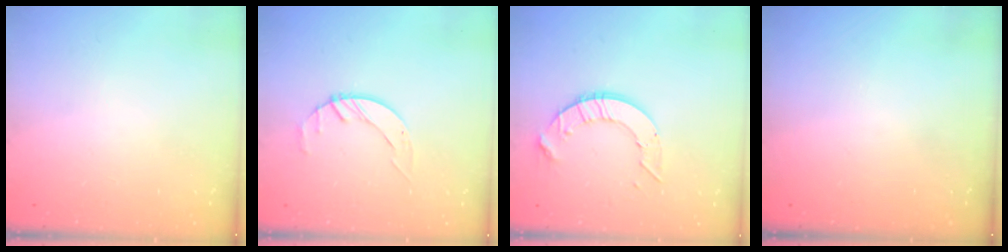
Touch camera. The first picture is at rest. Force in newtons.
{"total": 2.1, "press": 2.0, "slide": 0.3}
{"total": 8.4, "press": 8.4, "slide": 0.6}
{"total": 0.0}